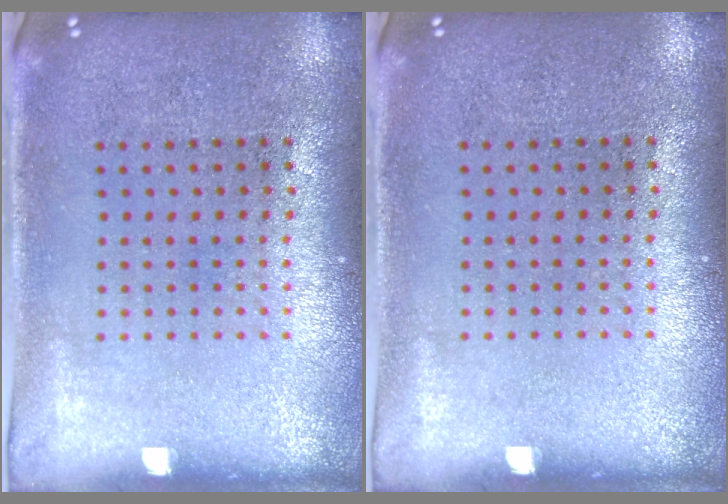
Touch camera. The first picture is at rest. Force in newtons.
{"total": 0.0}